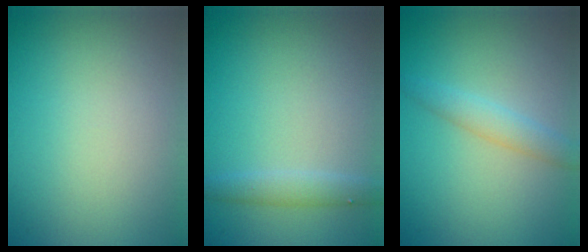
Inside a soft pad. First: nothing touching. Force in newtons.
{"total": 1.6, "press": 1.6, "slide": 0.0}
{"total": 2.0, "press": 2.0, "slide": 0.0}